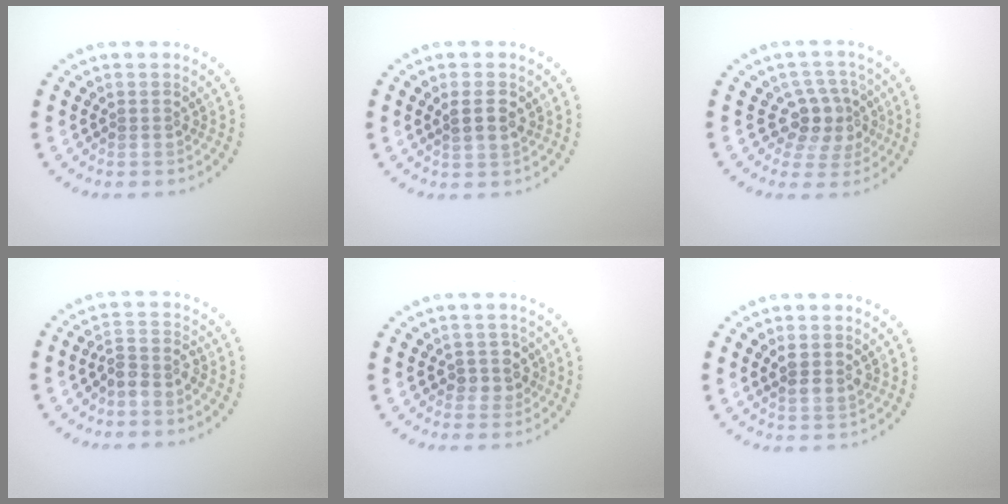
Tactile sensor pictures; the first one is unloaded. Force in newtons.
{"total": 2.3, "press": 2.1, "slide": 0.8}
{"total": 3.7, "press": 3.2, "slide": 1.8}
{"total": 2.1, "press": 1.6, "slide": 1.2}
{"total": 2.0, "press": 1.7, "slide": 1.0}
{"total": 2.0, "press": 1.8, "slide": 0.8}